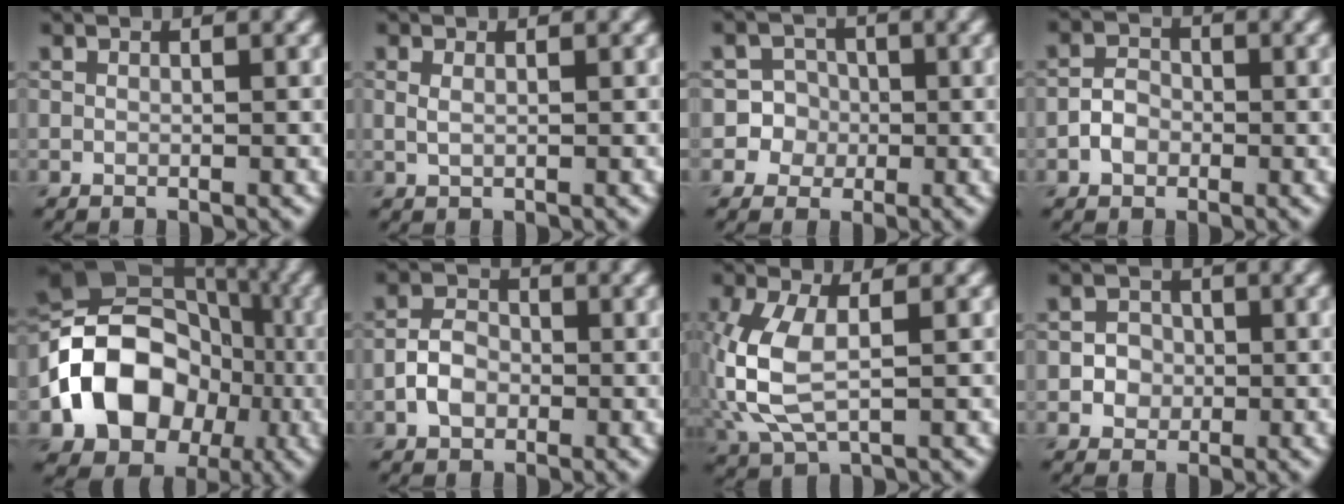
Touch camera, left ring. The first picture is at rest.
{"total": 0.7, "force": [0.3, 0.3, 0.6], "torque": [-0.016, 0.000, 0.006]}
{"total": 4.8, "force": [-0.7, 4.7, 0.4], "torque": [0.014, 0.015, -0.020]}
{"total": 2.2, "force": [-0.8, 1.6, 1.2], "torque": [-0.021, 0.005, -0.020]}
{"total": 12.4, "force": [-3.3, 9.5, 7.2], "torque": [-0.122, 0.009, -0.071]}
{"total": 3.0, "force": [-1.0, 2.2, 1.9], "torque": [-0.032, 0.006, -0.024]}
{"total": 6.2, "force": [-0.3, 3.1, 5.3], "torque": [-0.147, 0.001, -0.003]}
{"total": 2.1, "force": [-0.4, 2.0, 0.7], "torque": [0.008, -0.001, -0.016]}